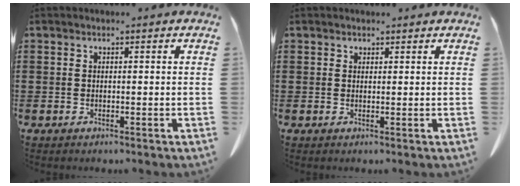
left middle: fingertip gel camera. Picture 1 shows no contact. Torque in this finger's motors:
{"motor_torque": [0.03, -0.02, 0.01, 0.00]}